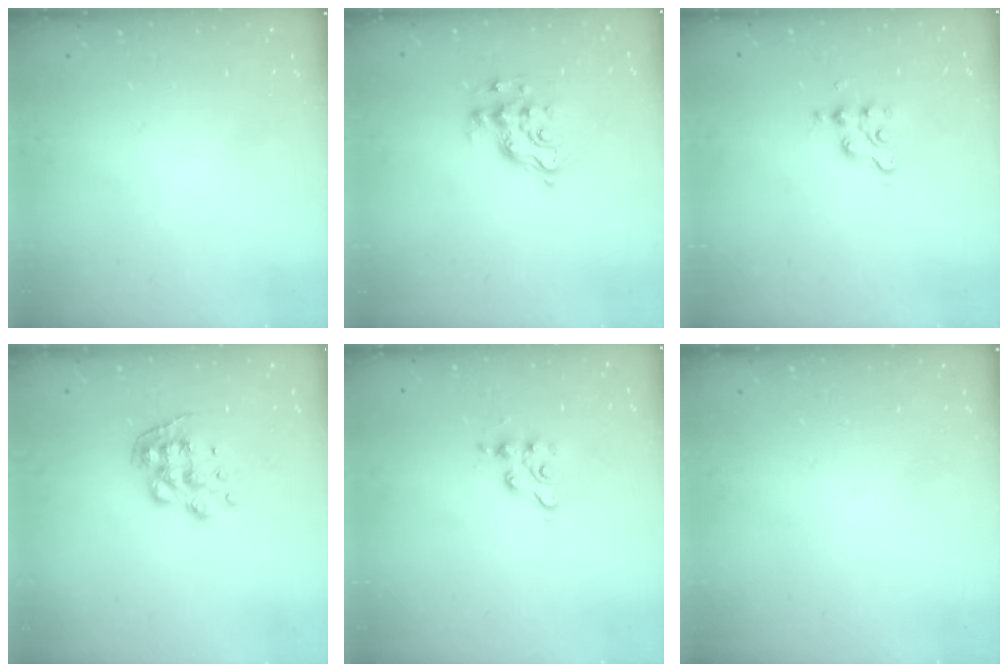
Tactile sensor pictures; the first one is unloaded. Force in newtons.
{"total": 10.4, "press": 10.4, "slide": 0.5}
{"total": 3.3, "press": 3.3, "slide": 0.3}
{"total": 8.4, "press": 8.3, "slide": 0.4}
{"total": 5.1, "press": 5.1, "slide": 0.4}
{"total": 0.0}